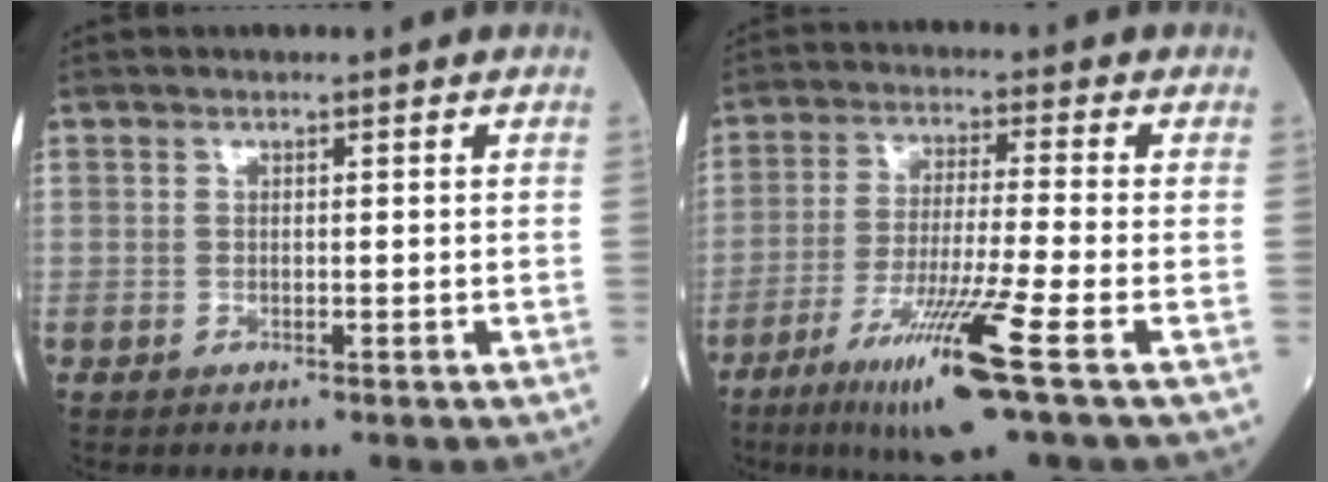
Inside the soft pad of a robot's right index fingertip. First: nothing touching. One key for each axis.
{"total": 12.4, "fx": -6.2, "fy": -1.0, "fz": 10.7, "tx": -0.204, "ty": -0.033, "tz": -0.114}